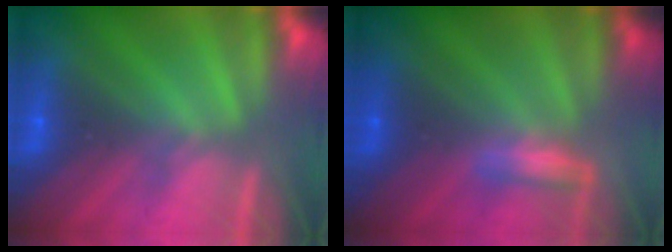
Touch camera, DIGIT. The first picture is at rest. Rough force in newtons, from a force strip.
{"total": 1.3}